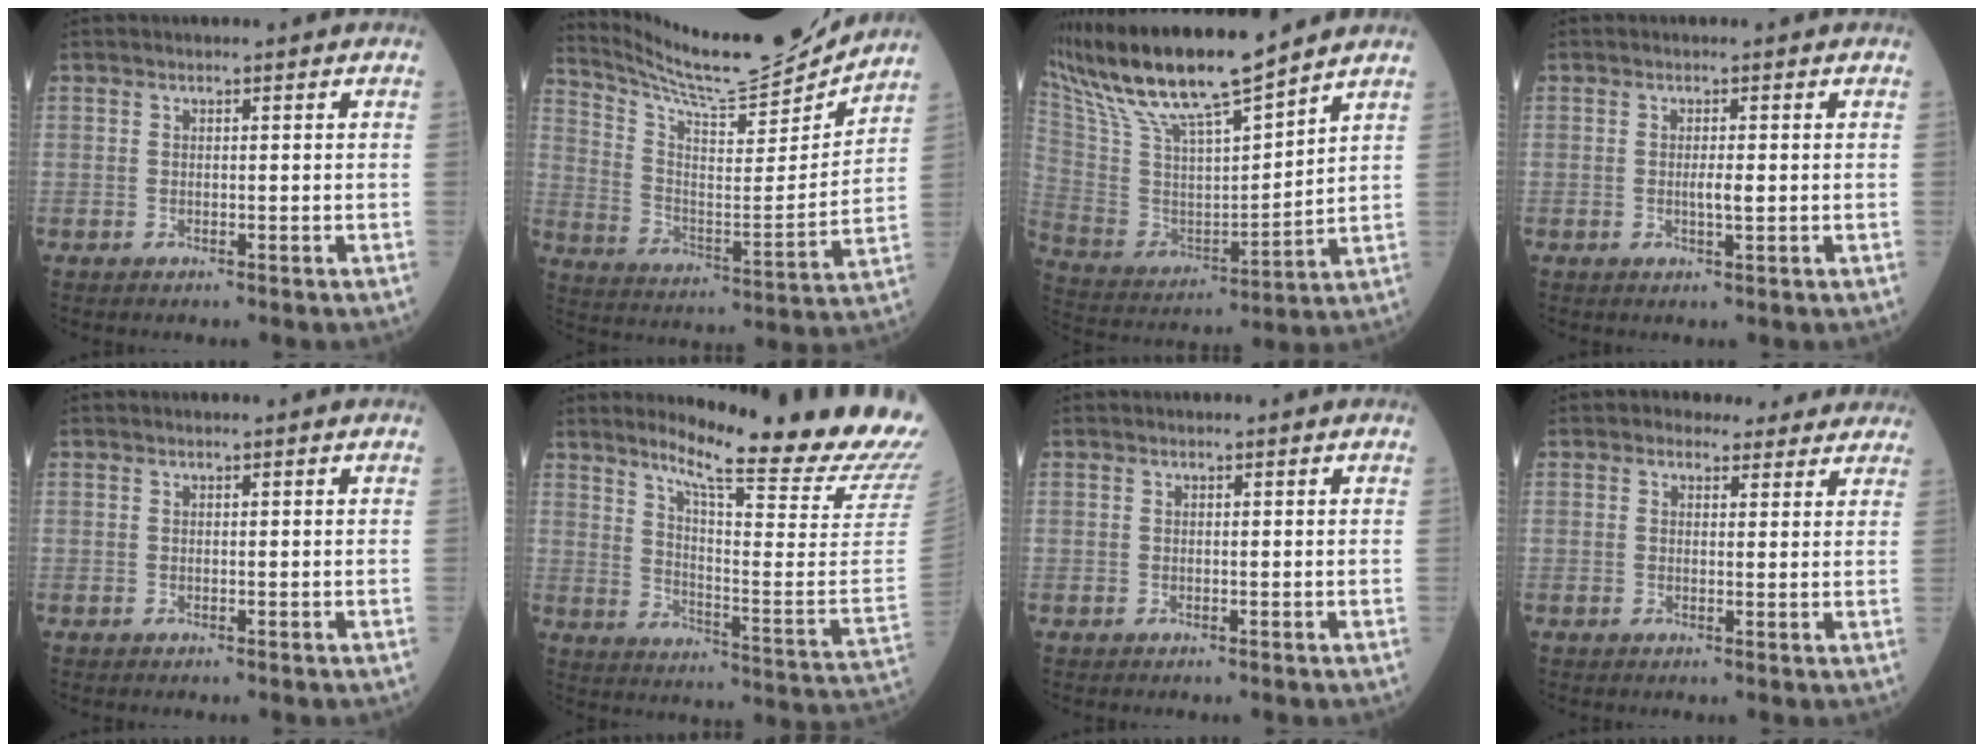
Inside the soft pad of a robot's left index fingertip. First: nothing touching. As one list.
[{"total": 17.6, "force": [16.9, 0.4, 4.9], "torque": [-0.110, -0.040, 0.270]}, {"total": 17.9, "force": [15.1, 1.3, 9.5], "torque": [-0.194, 0.007, 0.290]}, {"total": 1.6, "force": [-0.1, 0.1, 1.6], "torque": [-0.032, -0.002, 0.000]}, {"total": 0.0}, {"total": 23.6, "force": [20.2, -0.9, 12.1], "torque": [-0.188, -0.109, 0.261]}, {"total": 0.0}, {"total": 6.1, "force": [5.3, 2.9, 0.8], "torque": [0.005, 0.011, 0.050]}]